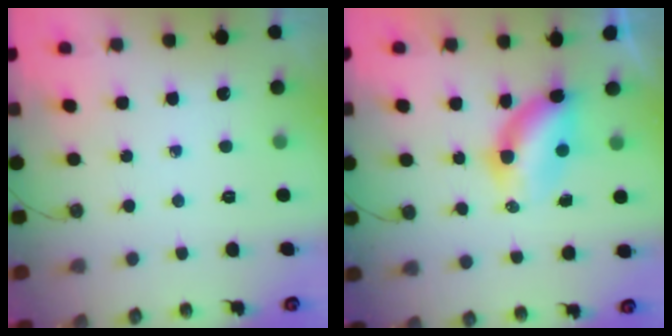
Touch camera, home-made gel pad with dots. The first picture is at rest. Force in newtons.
{"total": 7.6, "press": 6.8, "slide": 3.3}